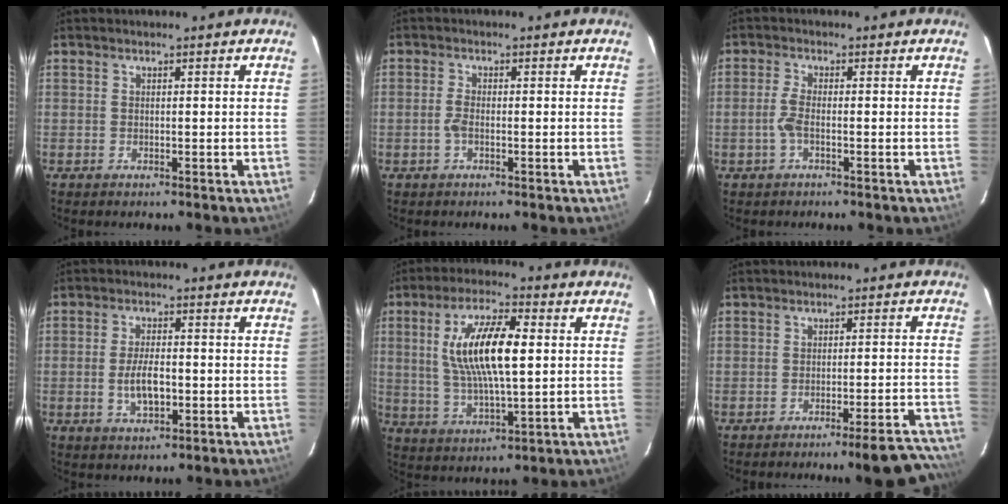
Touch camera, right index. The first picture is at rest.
{"total": 1.7, "force": [-0.6, 0.7, 1.5], "torque": [-0.035, 0.002, -0.012]}
{"total": 2.5, "force": [-0.9, 0.4, 2.3], "torque": [-0.055, 0.001, -0.018]}
{"total": 5.7, "force": [-1.2, 2.4, 5.0], "torque": [-0.099, -0.002, -0.018]}
{"total": 13.8, "force": [2.2, 4.2, 12.9], "torque": [-0.248, 0.008, 0.044]}
{"total": 11.7, "force": [-11.0, 0.2, 4.1], "torque": [-0.039, 0.016, -0.135]}